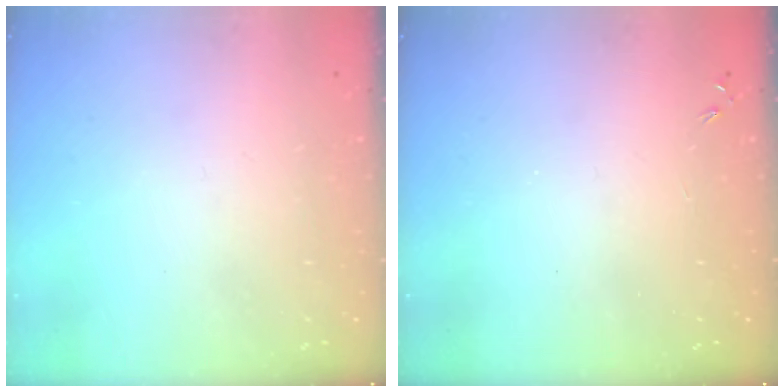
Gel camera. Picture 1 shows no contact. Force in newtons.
{"total": 0.0}